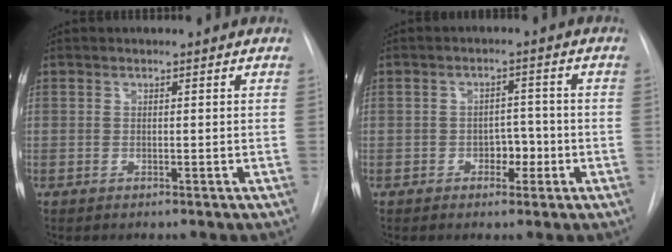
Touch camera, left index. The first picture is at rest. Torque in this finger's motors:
{"motor_torque": [-0.24, 0.09, 0.04, 0.00]}